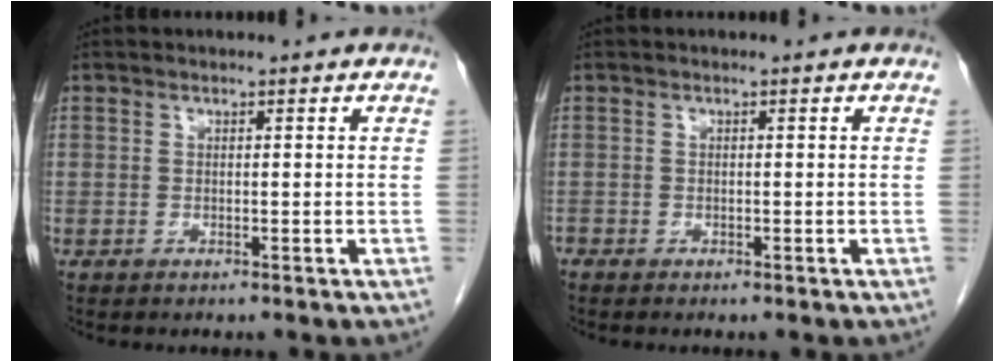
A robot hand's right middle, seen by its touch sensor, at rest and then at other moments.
{"total": 0.7, "force": [-0.6, 0.4, 0.2], "torque": [-0.008, 0.000, -0.014]}